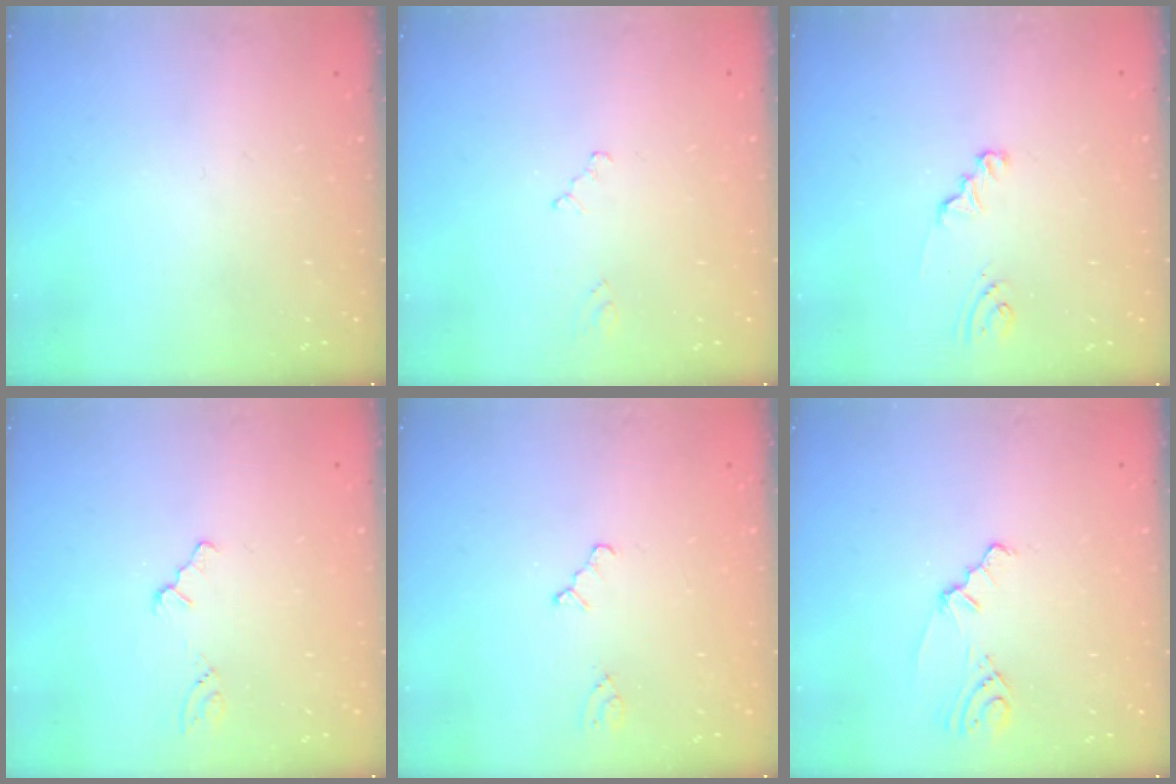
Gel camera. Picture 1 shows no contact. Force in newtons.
{"total": 0.0}
{"total": 1.5, "press": 1.4, "slide": 0.1}
{"total": 0.0}
{"total": 0.7, "press": 0.7, "slide": 0.2}
{"total": 2.2, "press": 2.1, "slide": 0.6}